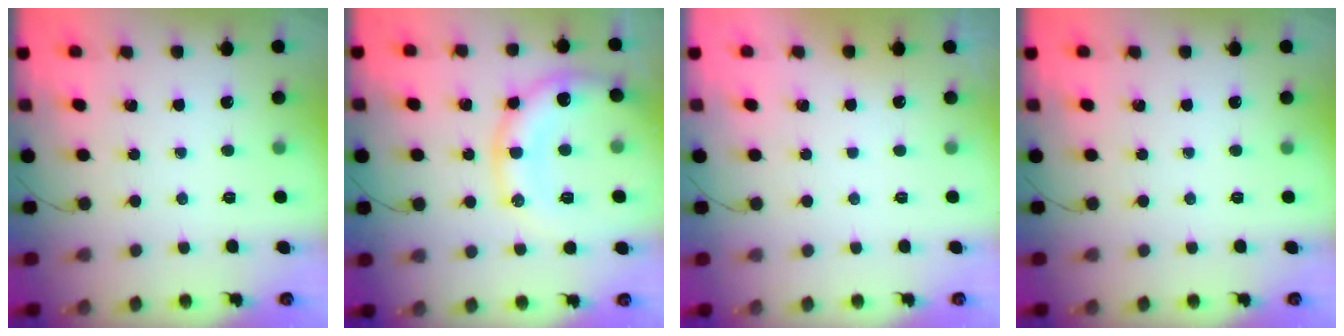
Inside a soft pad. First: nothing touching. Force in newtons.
{"total": 16.8, "press": 16.8, "slide": 0.8}
{"total": 3.0, "press": 3.0, "slide": 0.1}
{"total": 0.0}